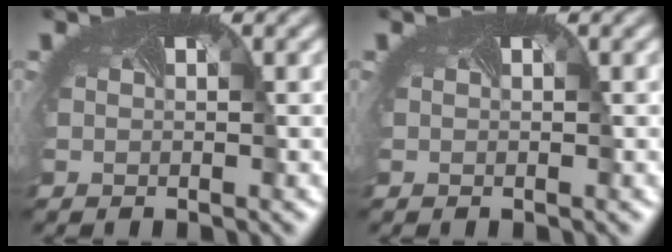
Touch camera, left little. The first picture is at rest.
{"total": 0.0}